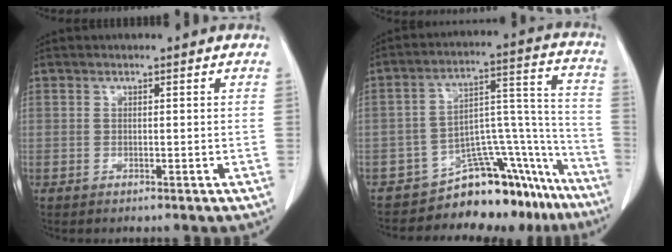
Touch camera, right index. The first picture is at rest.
{"total": 15.5, "force": [-13.6, 5.6, 4.9], "torque": [-0.020, 0.088, -0.197]}